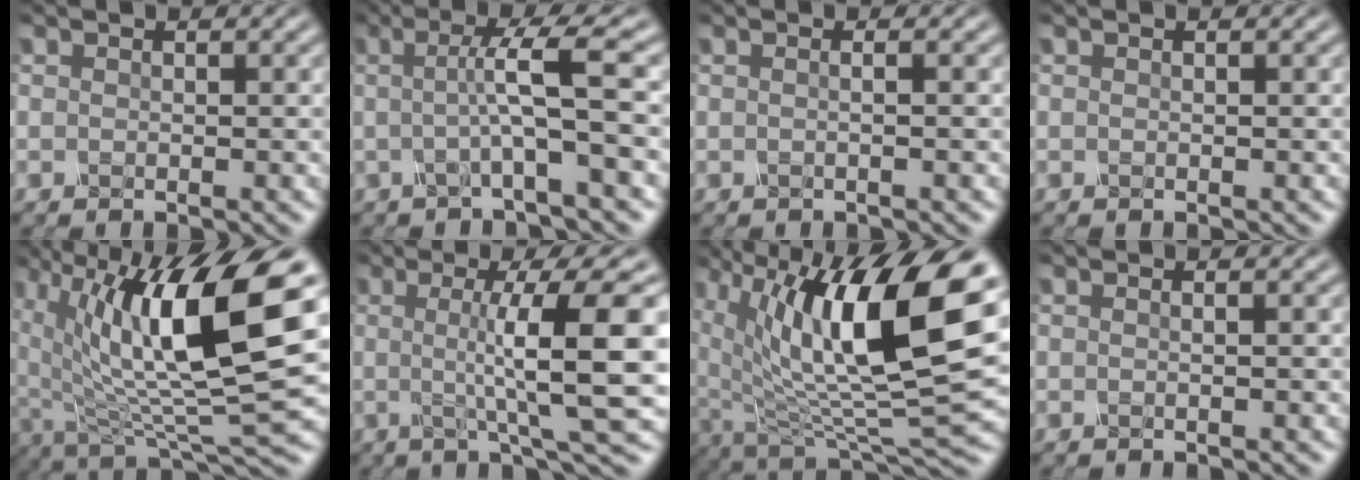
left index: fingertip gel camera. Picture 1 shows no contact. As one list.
[{"total": 4.9, "force": [-0.1, 0.3, 4.9], "torque": [-0.084, 0.002, -0.002]}, {"total": 2.2, "force": [0.4, 1.2, 1.7], "torque": [-0.006, 0.011, -0.024]}, {"total": 0.0}, {"total": 14.2, "force": [2.6, 5.3, 12.9], "torque": [-0.234, -0.010, 0.049]}, {"total": 10.1, "force": [0.6, 1.7, 9.9], "torque": [-0.127, 0.006, 0.011]}, {"total": 15.8, "force": [3.6, 6.9, 13.8], "torque": [-0.246, -0.001, 0.062]}, {"total": 1.1, "force": [0.3, 0.6, 0.9], "torque": [-0.003, -0.002, -0.015]}]